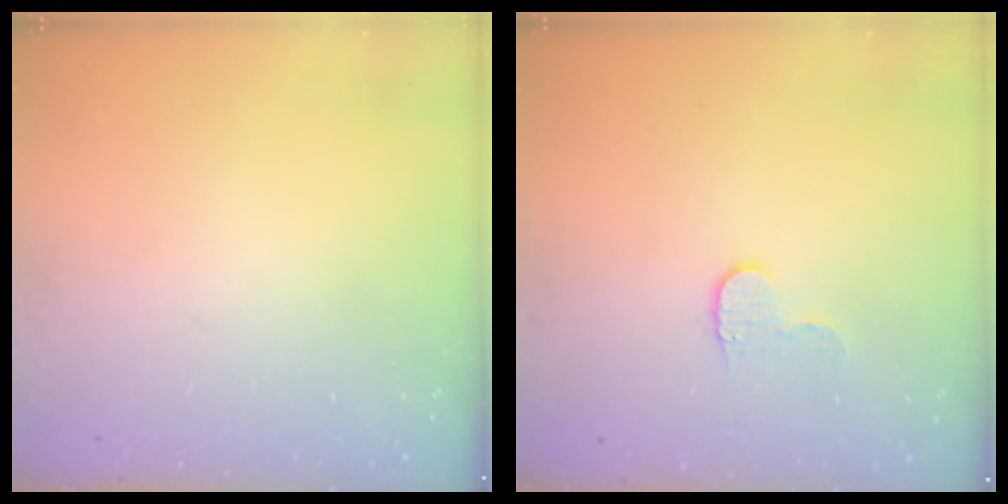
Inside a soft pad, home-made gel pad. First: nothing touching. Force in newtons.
{"total": 5.8, "press": 5.8, "slide": 0.5}